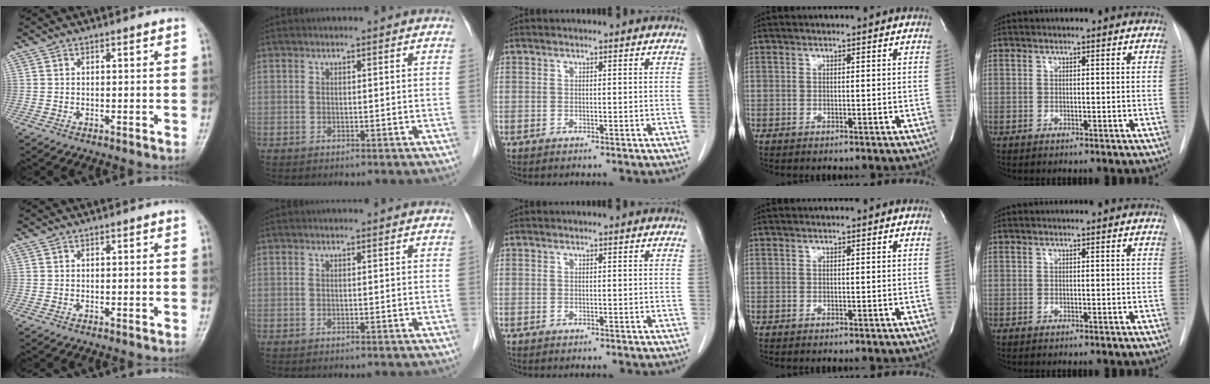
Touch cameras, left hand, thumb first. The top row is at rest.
{}